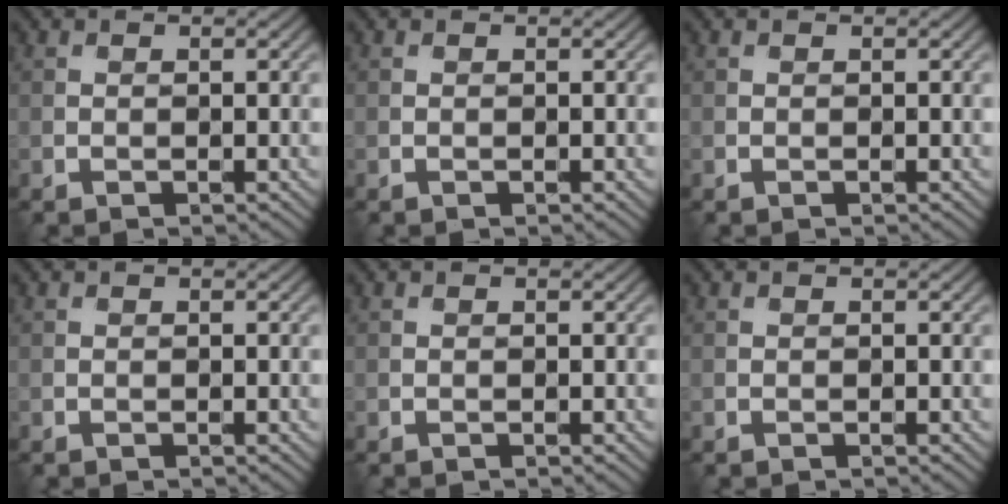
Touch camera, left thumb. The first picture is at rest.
{"total": 0.0}
{"total": 0.0}
{"total": 0.0}
{"total": 0.0}
{"total": 0.0}